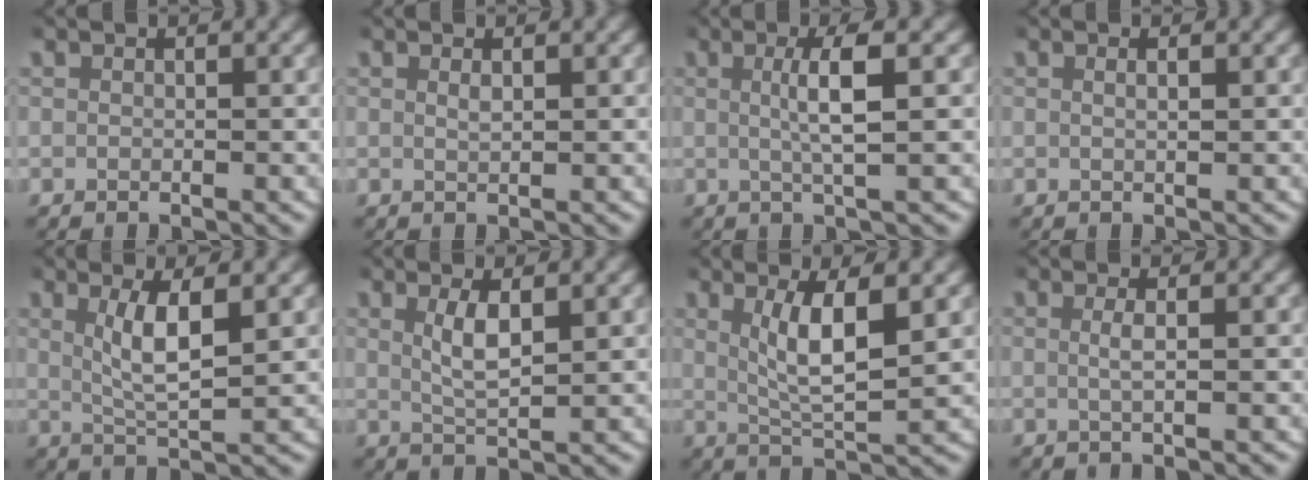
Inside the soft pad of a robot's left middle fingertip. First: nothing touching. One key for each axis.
{"total": 0.7, "fx": 0.4, "fy": 0.0, "fz": 0.6, "tx": -0.013, "ty": -0.003, "tz": 0.010}
{"total": 3.4, "fx": 0.7, "fy": -0.1, "fz": 3.3, "tx": -0.061, "ty": 0.004, "tz": 0.010}
{"total": 0.8, "fx": 0.3, "fy": -0.1, "fz": 0.7, "tx": -0.014, "ty": 0.000, "tz": 0.005}
{"total": 4.1, "fx": 1.1, "fy": 0.8, "fz": 3.8, "tx": -0.072, "ty": -0.008, "tz": 0.025}
{"total": 2.7, "fx": 0.9, "fy": 0.4, "fz": 2.5, "tx": -0.053, "ty": -0.006, "tz": 0.022}
{"total": 4.9, "fx": 1.4, "fy": 1.1, "fz": 4.6, "tx": -0.079, "ty": -0.008, "tz": 0.031}
{"total": 1.3, "fx": 0.2, "fy": -0.2, "fz": 1.3, "tx": -0.031, "ty": -0.002, "tz": 0.005}